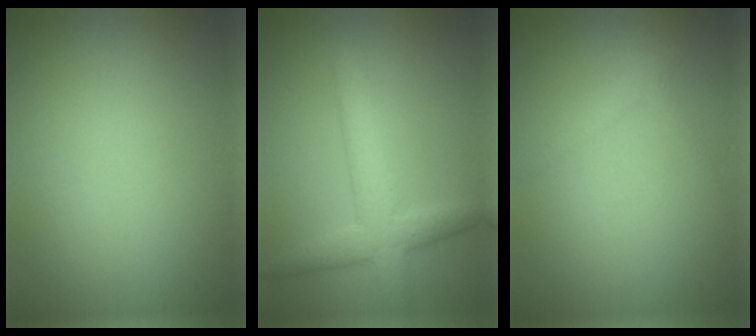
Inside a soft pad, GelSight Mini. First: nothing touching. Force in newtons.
{"total": 4.3, "press": 4.2, "slide": 0.2}
{"total": 1.4, "press": 1.4, "slide": 0.1}